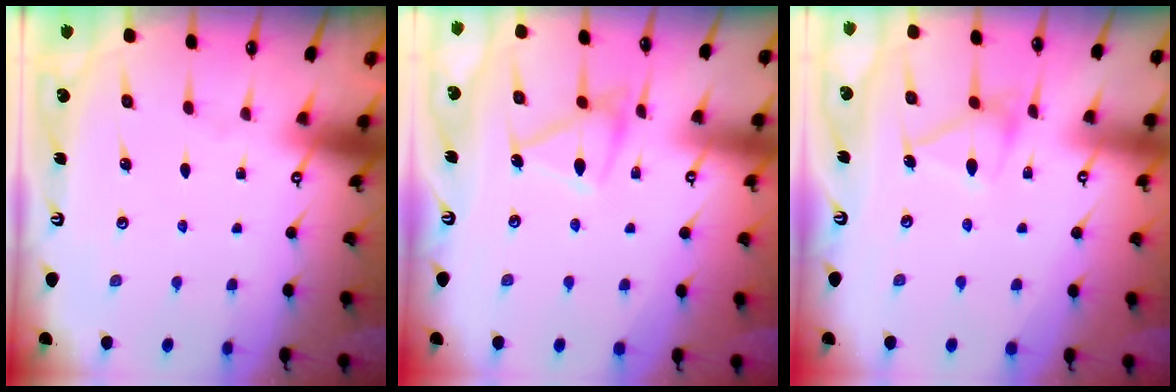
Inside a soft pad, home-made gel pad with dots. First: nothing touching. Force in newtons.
{"total": 12.8, "press": 12.8, "slide": 0.5}
{"total": 12.6, "press": 12.6, "slide": 0.3}